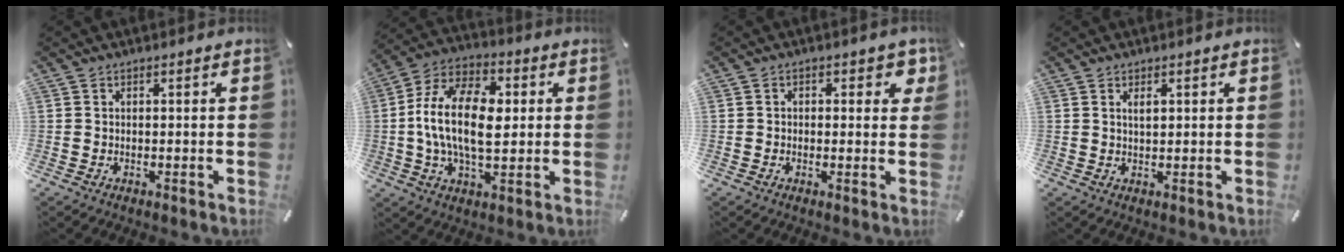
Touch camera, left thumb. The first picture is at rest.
{"total": 16.7, "force": [0.5, 9.4, 13.8], "torque": [-0.279, 0.002, 0.001]}
{"total": 3.1, "force": [0.5, 2.0, 2.3], "torque": [-0.016, -0.004, 0.001]}
{"total": 1.7, "force": [0.7, 0.6, 1.4], "torque": [-0.030, 0.001, 0.012]}